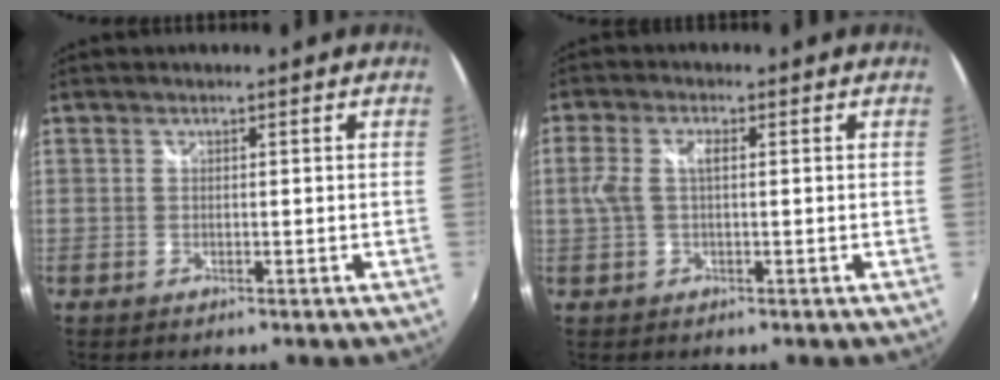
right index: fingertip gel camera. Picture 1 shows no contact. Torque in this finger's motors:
{"motor_torque": [0.15, -0.02, 0.12, 0.08]}